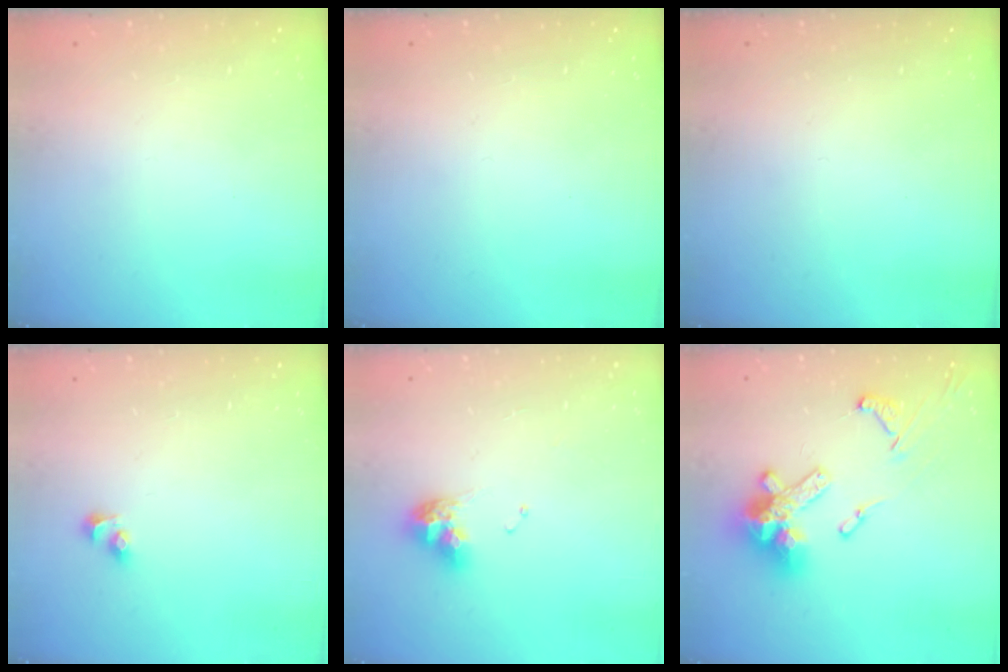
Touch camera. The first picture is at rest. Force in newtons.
{"total": 0.0}
{"total": 0.0}
{"total": 2.7, "press": 2.5, "slide": 1.2}
{"total": 8.8, "press": 8.7, "slide": 1.1}
{"total": 17.9, "press": 17.7, "slide": 2.1}